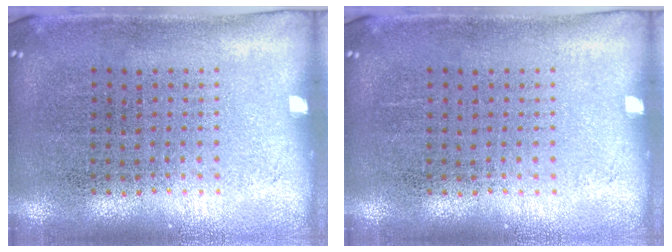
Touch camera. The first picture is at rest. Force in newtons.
{"total": 0.0}